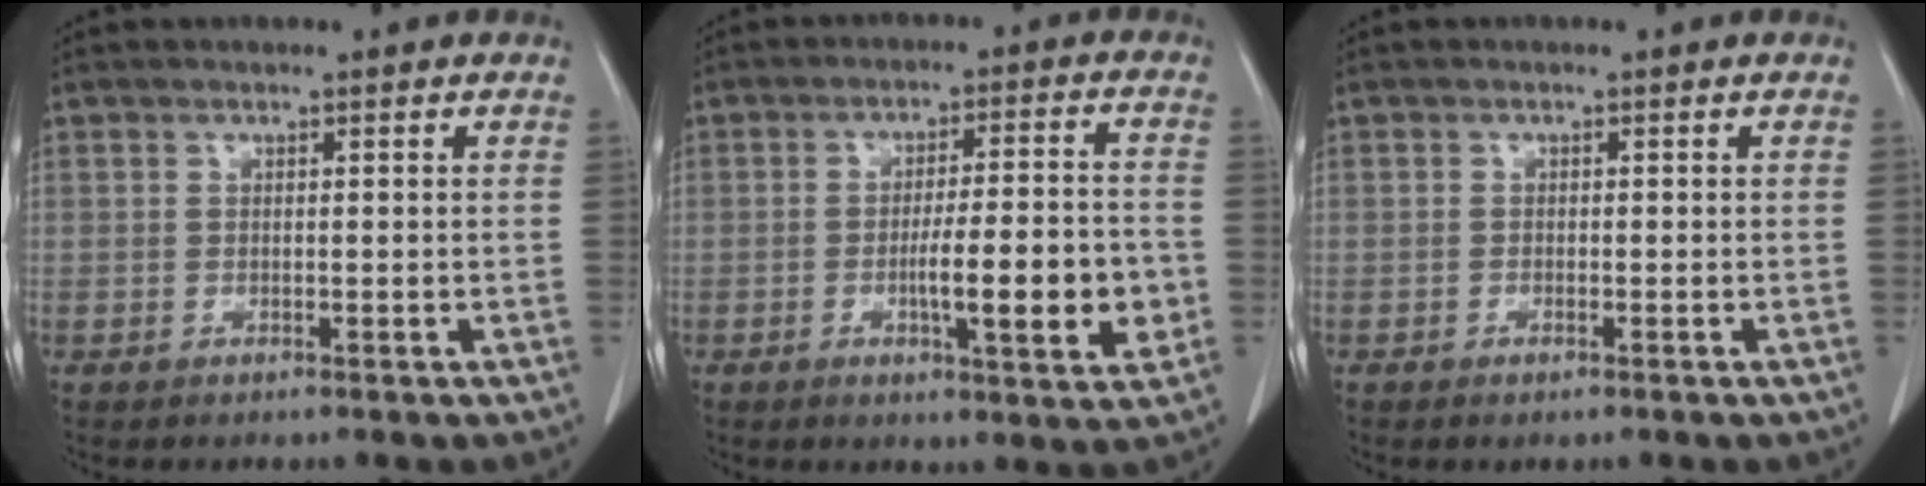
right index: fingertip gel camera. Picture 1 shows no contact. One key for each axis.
{"total": 11.2, "fx": -2.7, "fy": 1.3, "fz": 10.8, "tx": -0.160, "ty": -0.001, "tz": -0.039}
{"total": 0.8, "fx": -0.5, "fy": 0.2, "fz": 0.5, "tx": -0.010, "ty": -0.001, "tz": -0.005}